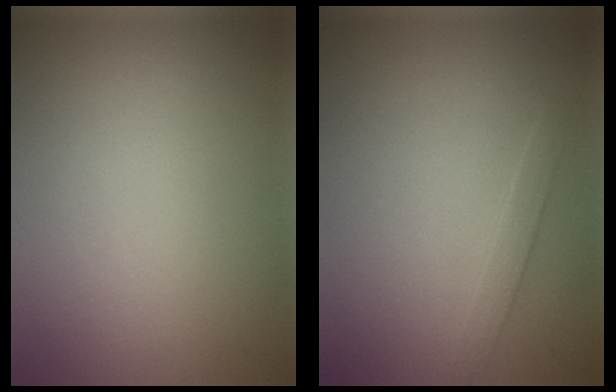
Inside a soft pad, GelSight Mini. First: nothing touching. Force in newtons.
{"total": 1.3, "press": 1.3, "slide": 0.1}